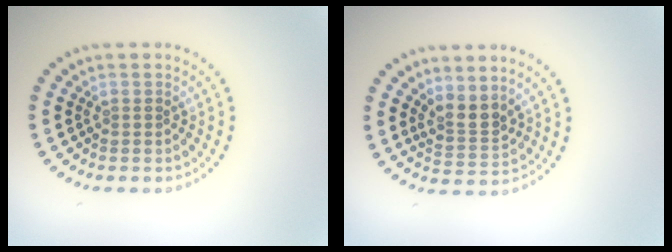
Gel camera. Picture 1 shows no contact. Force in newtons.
{"total": 2.6, "press": 2.0, "slide": 1.6}